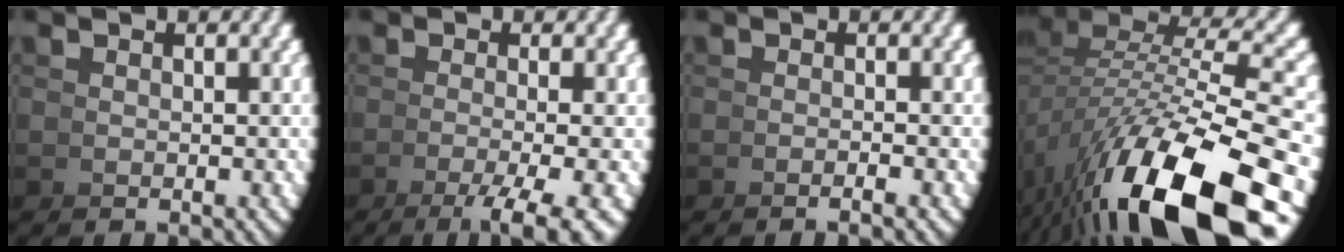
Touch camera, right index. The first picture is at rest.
{"total": 5.6, "force": [-3.4, 0.9, 4.4], "torque": [-0.048, -0.003, -0.046]}
{"total": 1.3, "force": [-0.9, -0.7, 0.5], "torque": [-0.004, 0.012, -0.023]}
{"total": 12.8, "force": [-2.9, 6.1, 10.9], "torque": [-0.181, -0.030, -0.015]}